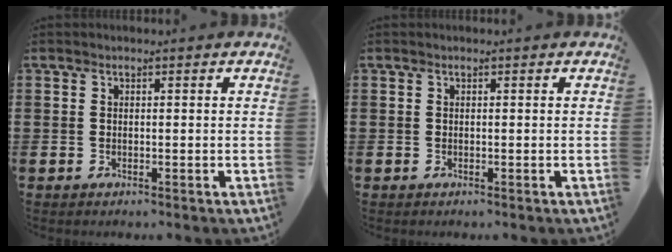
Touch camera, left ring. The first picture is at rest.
{"total": 0.0}